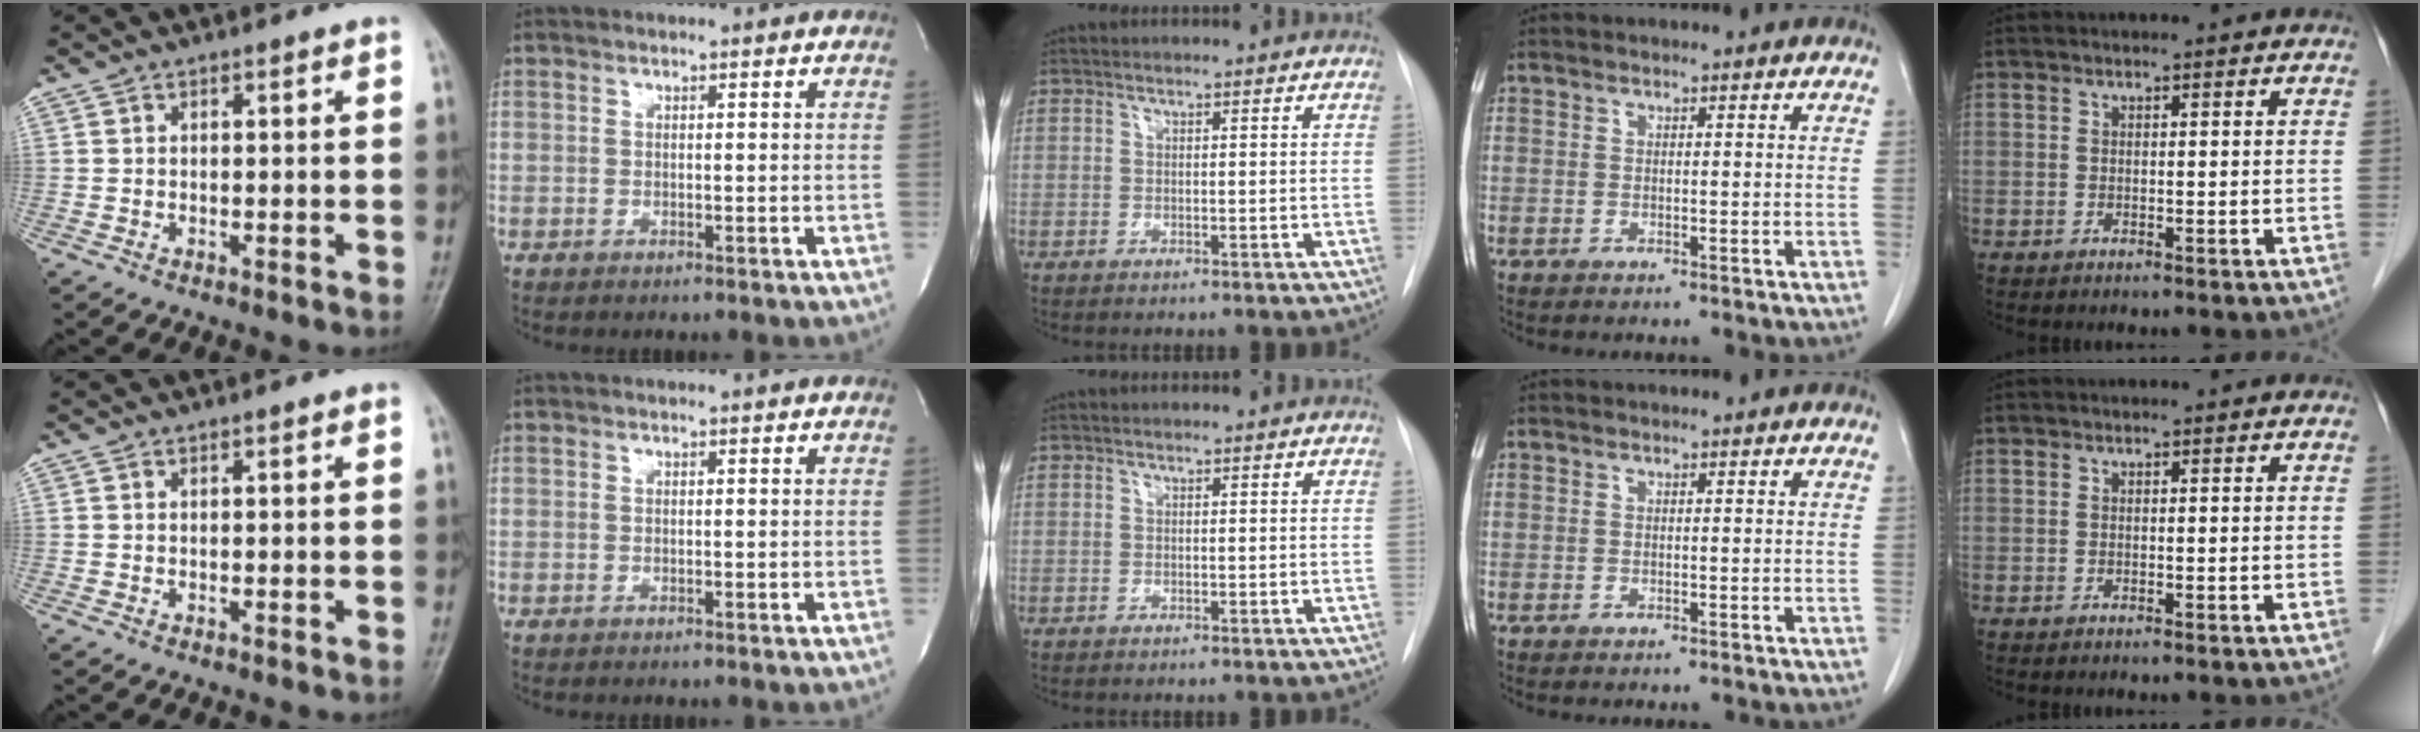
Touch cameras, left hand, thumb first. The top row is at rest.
{}